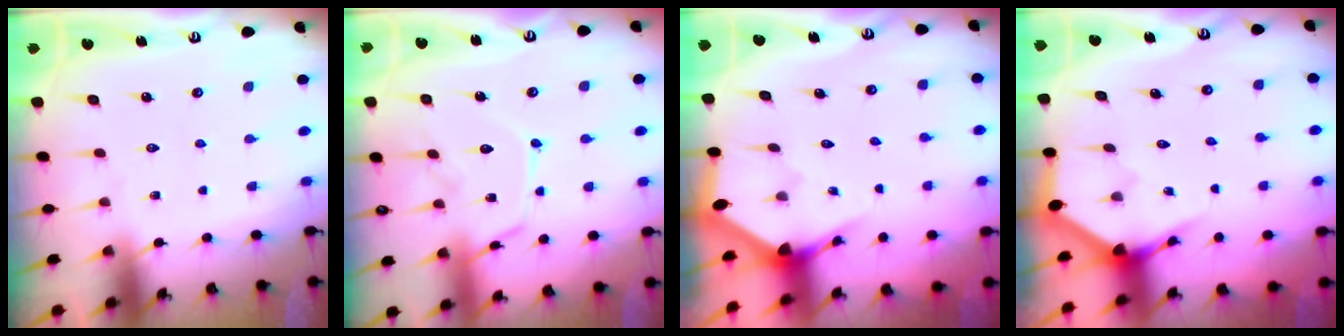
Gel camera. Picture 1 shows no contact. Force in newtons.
{"total": 12.9, "press": 12.8, "slide": 0.9}
{"total": 2.9, "press": 2.9, "slide": 0.2}
{"total": 3.4, "press": 3.4, "slide": 0.2}